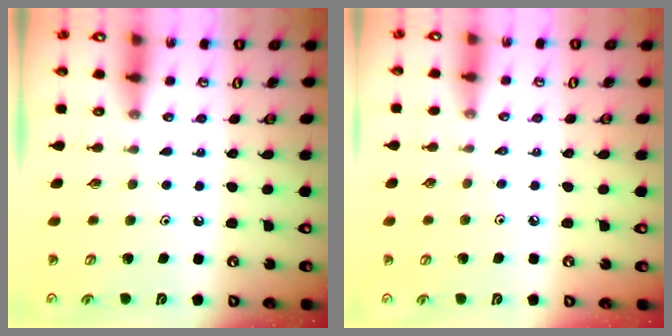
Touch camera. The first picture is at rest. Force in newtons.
{"total": 2.5, "press": 2.4, "slide": 0.5}